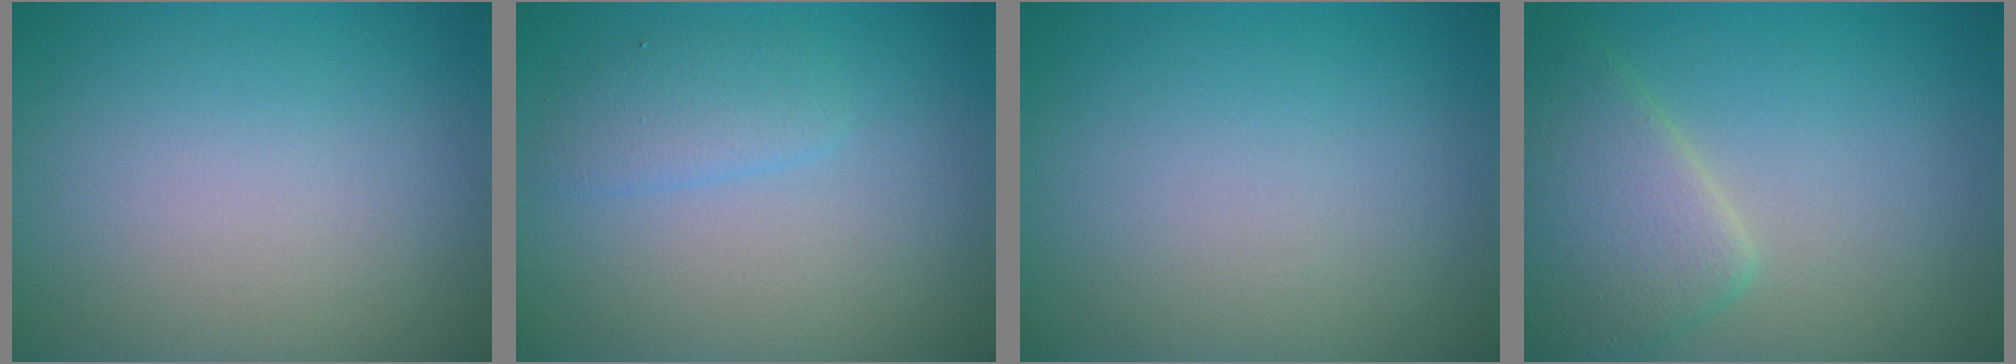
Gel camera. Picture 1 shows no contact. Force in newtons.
{"total": 1.9, "press": 1.9, "slide": 0.1}
{"total": 0.0}
{"total": 4.9, "press": 4.9, "slide": 0.2}